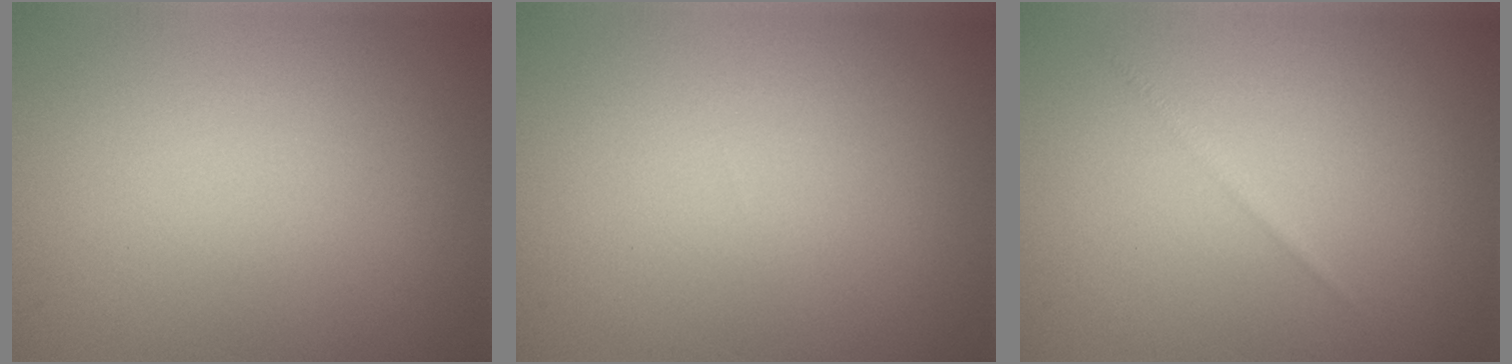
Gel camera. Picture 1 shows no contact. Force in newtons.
{"total": 0.0}
{"total": 0.6, "press": 0.6, "slide": 0.1}